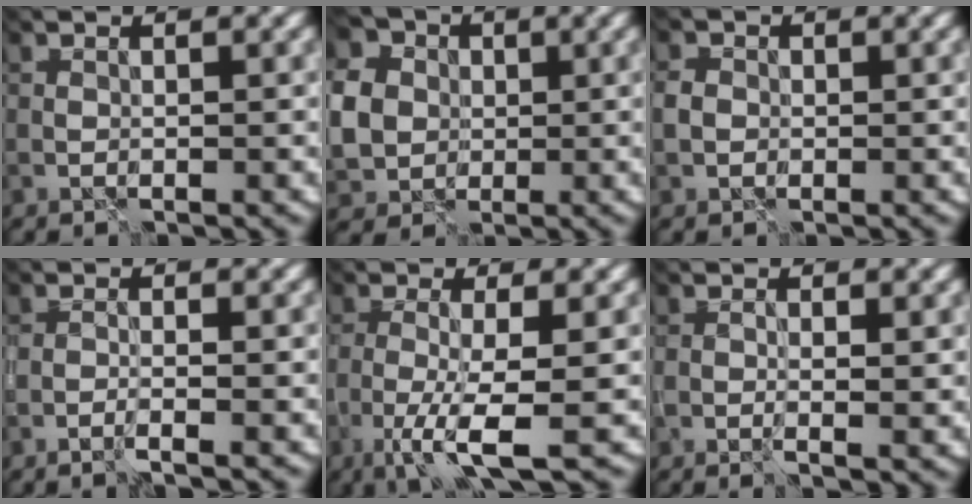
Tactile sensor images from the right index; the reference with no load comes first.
{"total": 6.6, "force": [1.1, 5.9, 2.6], "torque": [-0.079, 0.011, 0.015]}
{"total": 1.3, "force": [-0.2, 1.2, 0.5], "torque": [-0.013, 0.002, -0.008]}
{"total": 1.1, "force": [-0.8, -0.7, 0.5], "torque": [-0.014, -0.002, -0.018]}
{"total": 5.5, "force": [-2.3, 0.5, 5.0], "torque": [-0.095, -0.009, -0.043]}
{"total": 1.8, "force": [0.0, 0.3, 1.8], "torque": [-0.034, -0.008, 0.003]}